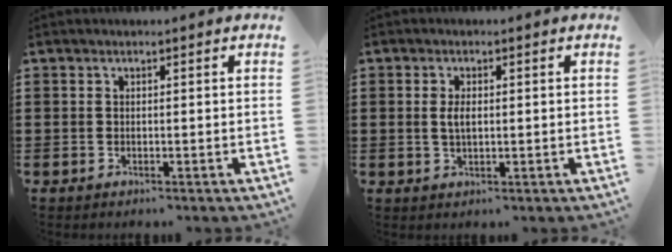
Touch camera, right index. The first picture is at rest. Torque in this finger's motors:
{"motor_torque": [0.44, 0.34, 0.14, 0.00]}